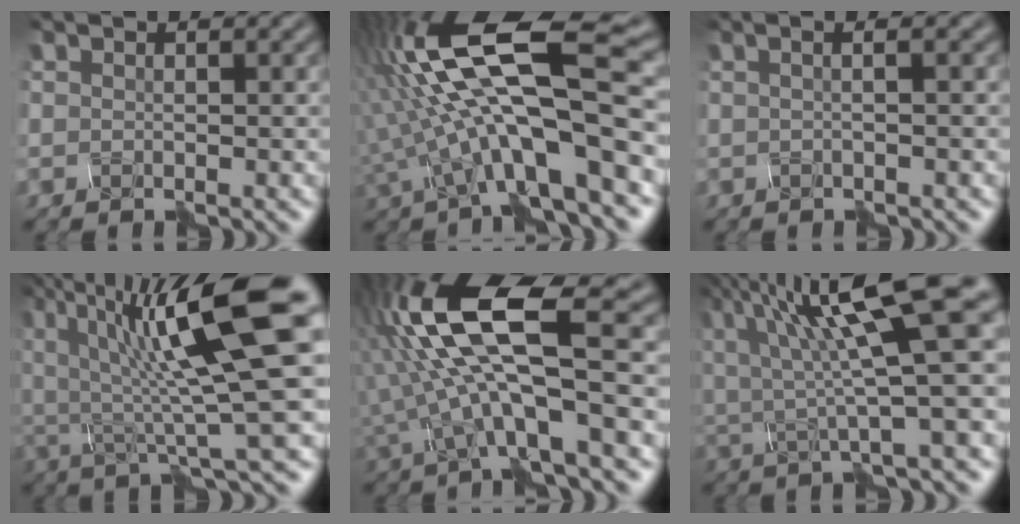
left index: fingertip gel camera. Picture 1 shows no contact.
{"total": 11.4, "force": [-2.1, 2.3, 11.0], "torque": [-0.234, -0.001, -0.007]}
{"total": 1.2, "force": [-0.2, 0.1, 1.2], "torque": [-0.023, -0.002, -0.003]}
{"total": 9.6, "force": [2.6, 0.5, 9.2], "torque": [-0.175, -0.017, 0.082]}
{"total": 9.2, "force": [-1.7, 2.0, 8.8], "torque": [-0.206, -0.007, 0.006]}
{"total": 7.7, "force": [2.1, 0.5, 7.4], "torque": [-0.163, -0.019, 0.074]}